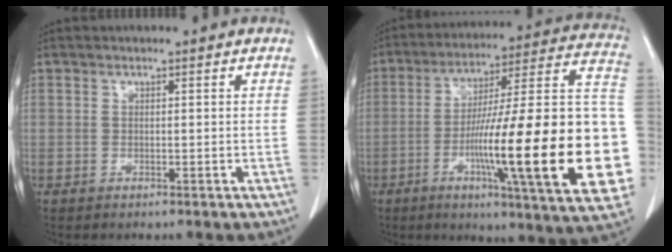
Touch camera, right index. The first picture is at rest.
{"total": 31.1, "force": [-6.6, 2.7, 30.2], "torque": [-0.358, 0.000, -0.108]}